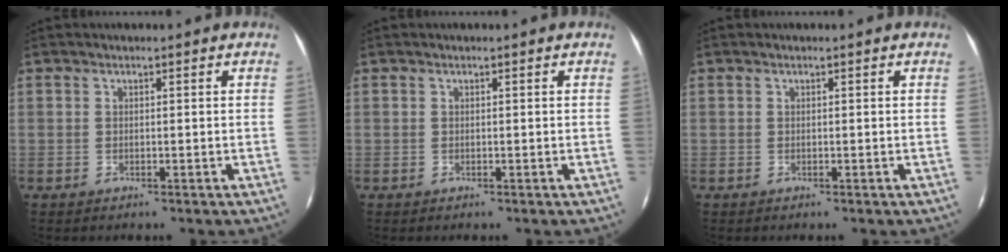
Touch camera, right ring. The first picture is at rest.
{"total": 0.0}
{"total": 0.0}